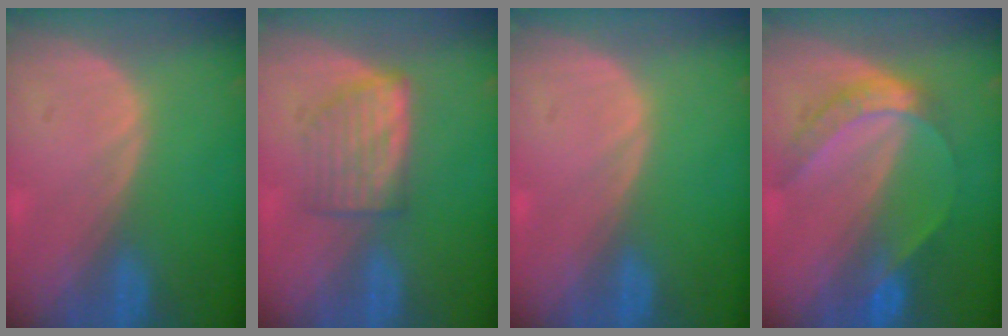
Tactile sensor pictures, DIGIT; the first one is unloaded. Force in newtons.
{"total": 5.6, "press": 5.3, "slide": 1.9}
{"total": 0.0}
{"total": 6.7, "press": 5.5, "slide": 3.9}